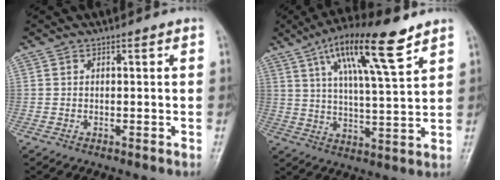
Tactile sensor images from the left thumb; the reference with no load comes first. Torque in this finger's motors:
{"motor_torque": [0.50, 0.40, 1.69, -1.09, 0.45]}